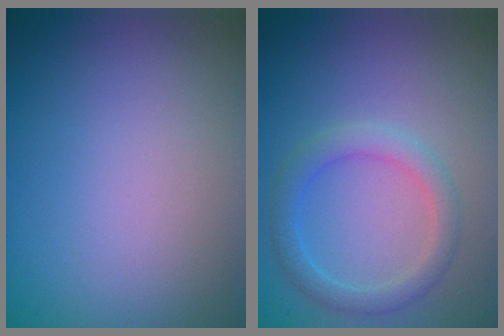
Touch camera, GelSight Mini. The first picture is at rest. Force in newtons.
{"total": 2.7, "press": 2.7, "slide": 0.1}